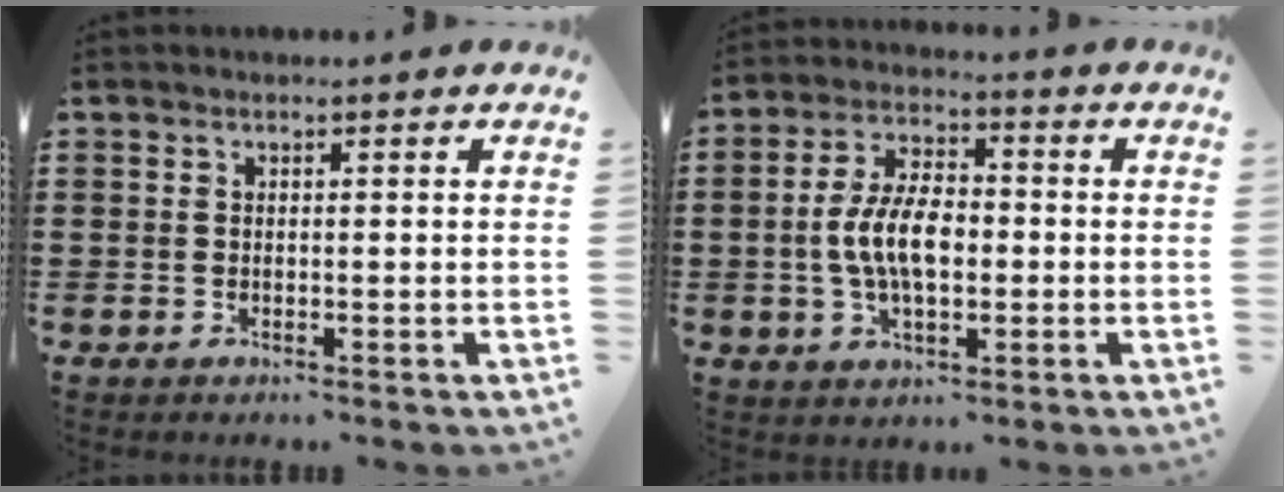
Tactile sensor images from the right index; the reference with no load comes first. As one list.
[{"total": 8.0, "force": [-0.8, 4.1, 6.8], "torque": [-0.151, 0.003, -0.020]}]